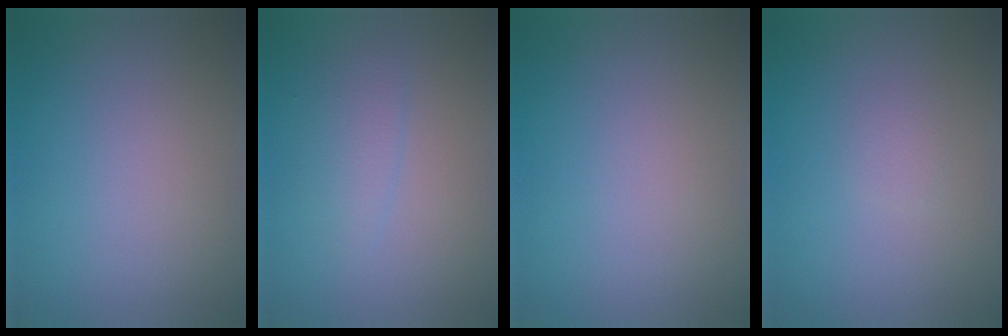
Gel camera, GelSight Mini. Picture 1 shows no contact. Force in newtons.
{"total": 1.8, "press": 1.8, "slide": 0.1}
{"total": 0.0}
{"total": 0.7, "press": 0.7, "slide": 0.0}